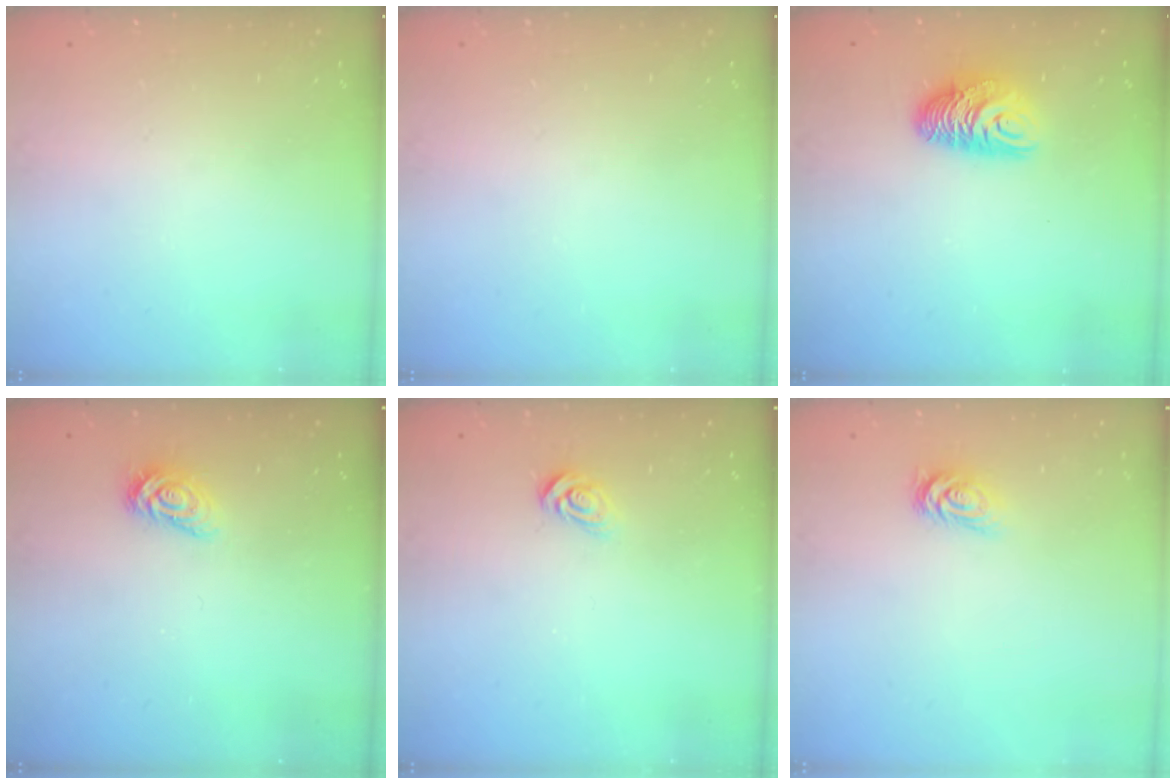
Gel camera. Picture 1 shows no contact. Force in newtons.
{"total": 0.0}
{"total": 9.2, "press": 9.2, "slide": 0.7}
{"total": 4.4, "press": 4.4, "slide": 0.2}
{"total": 4.2, "press": 4.2, "slide": 0.4}
{"total": 3.2, "press": 3.2, "slide": 0.5}